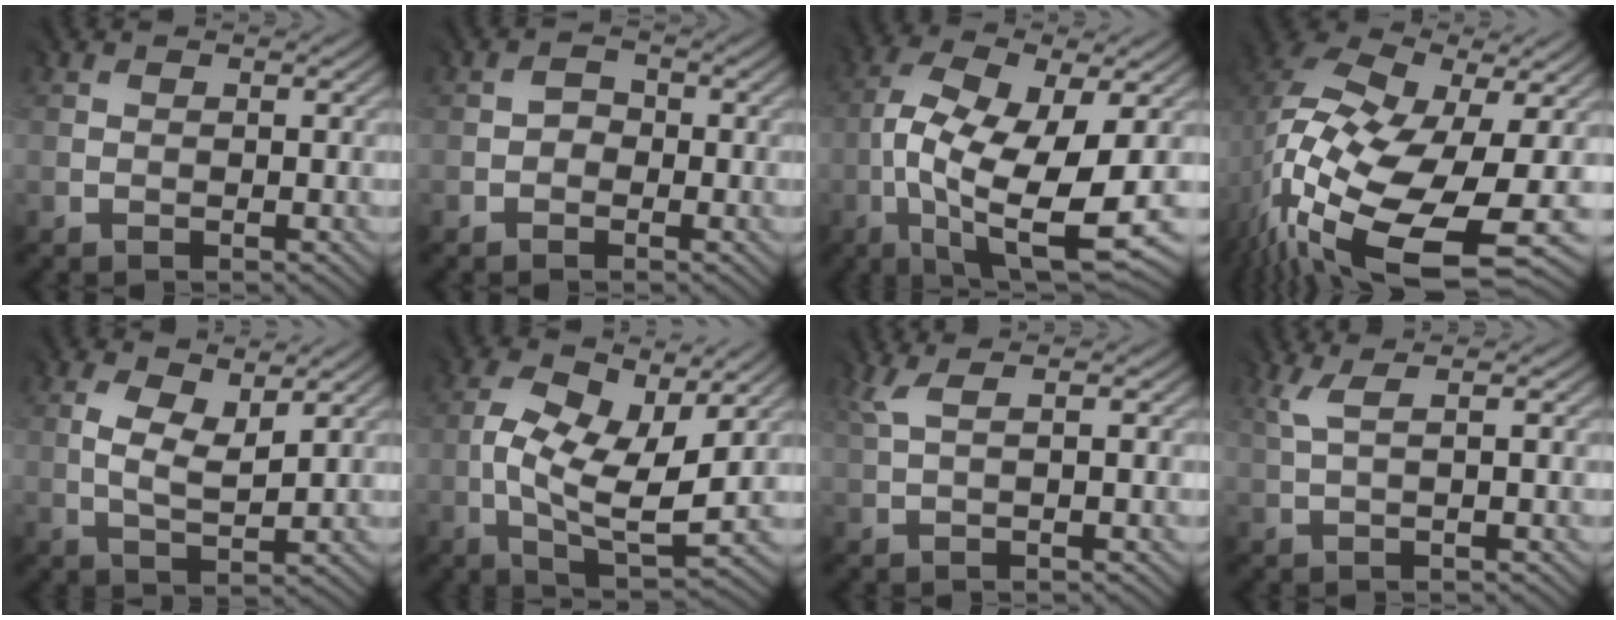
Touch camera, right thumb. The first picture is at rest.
{"total": 1.5, "force": [-0.9, 1.1, 0.2], "torque": [0.001, 0.002, -0.019]}
{"total": 14.8, "force": [-3.1, 6.3, 13.0], "torque": [-0.268, -0.016, -0.050]}
{"total": 16.4, "force": [-3.6, 8.7, 13.4], "torque": [-0.312, -0.038, -0.049]}
{"total": 4.6, "force": [1.9, 2.0, 3.7], "torque": [-0.075, 0.000, 0.038]}
{"total": 9.1, "force": [0.8, 4.3, 8.0], "torque": [-0.164, -0.002, 0.016]}
{"total": 2.1, "force": [0.8, -0.1, 2.0], "torque": [-0.039, 0.007, 0.019]}
{"total": 2.1, "force": [0.8, -0.1, 2.0], "torque": [-0.035, 0.006, 0.018]}